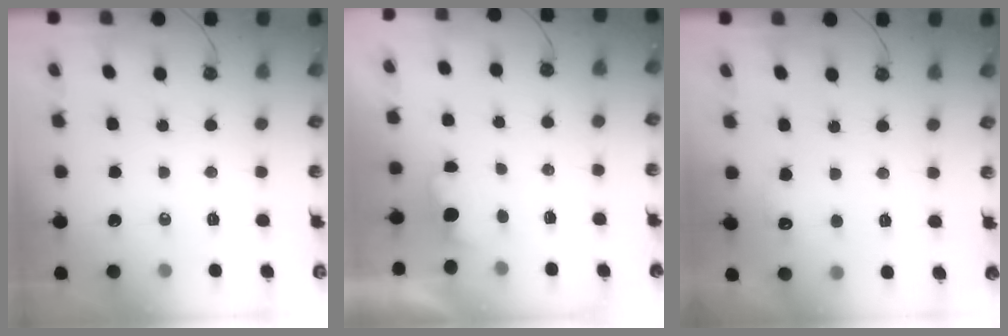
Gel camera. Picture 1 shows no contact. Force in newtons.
{"total": 1.4, "press": 1.2, "slide": 0.8}
{"total": 5.9, "press": 5.9, "slide": 0.4}